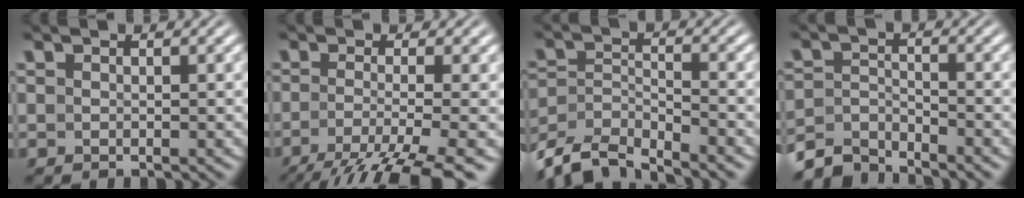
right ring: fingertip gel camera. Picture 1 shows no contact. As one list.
[{"total": 7.6, "force": [-4.6, 2.3, 5.7], "torque": [-0.097, -0.038, -0.051]}, {"total": 7.4, "force": [-5.5, 3.8, 3.1], "torque": [-0.081, -0.043, -0.079]}, {"total": 4.7, "force": [-4.2, 1.6, 1.4], "torque": [-0.025, -0.015, -0.071]}]